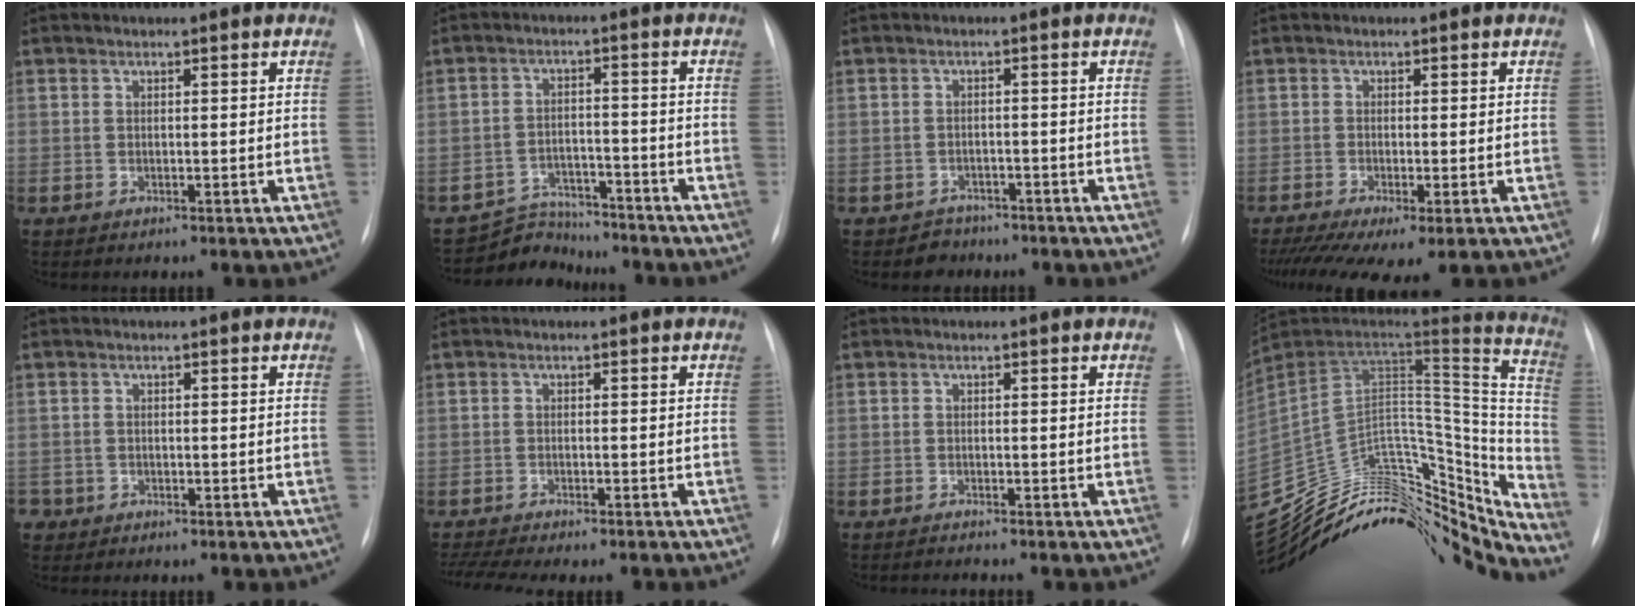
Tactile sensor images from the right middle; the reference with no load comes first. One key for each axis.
{"total": 6.1, "fx": -5.8, "fy": 1.6, "fz": -1.1, "tx": 0.018, "ty": 0.018, "tz": -0.097}
{"total": 2.8, "fx": -2.1, "fy": 1.8, "fz": -0.5, "tx": 0.004, "ty": 0.010, "tz": -0.034}
{"total": 8.8, "fx": -5.8, "fy": 2.1, "fz": 6.3, "tx": -0.106, "ty": -0.022, "tz": -0.094}
{"total": 1.8, "fx": -1.1, "fy": 1.4, "fz": 0.0, "tx": -0.001, "ty": 0.006, "tz": -0.022}
{"total": 9.0, "fx": -7.9, "fy": 1.1, "fz": 4.2, "tx": -0.065, "ty": 0.001, "tz": -0.116}
{"total": 2.0, "fx": -1.8, "fy": -0.3, "fz": 0.7, "tx": -0.009, "ty": -0.002, "tz": -0.026}
{"total": 34.4, "fx": -28.5, "fy": 14.1, "fz": 13.1, "tx": -0.215, "ty": 0.036, "tz": -0.414}